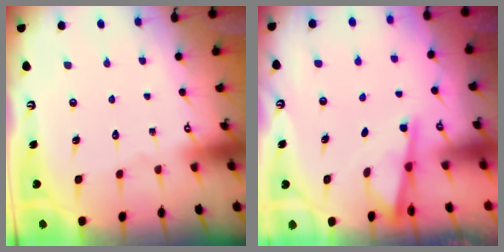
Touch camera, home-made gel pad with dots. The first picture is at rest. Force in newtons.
{"total": 2.0, "press": 2.0, "slide": 0.4}